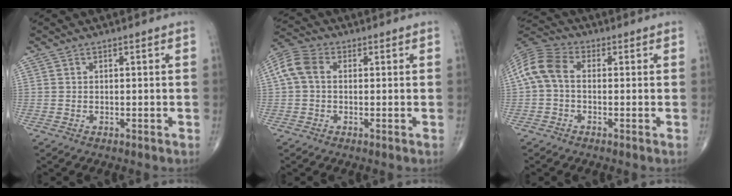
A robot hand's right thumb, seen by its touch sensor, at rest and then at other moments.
{"total": 6.6, "force": [0.7, 4.6, 4.7], "torque": [-0.106, 0.024, 0.007]}
{"total": 8.0, "force": [0.0, 5.2, 6.1], "torque": [-0.126, 0.024, -0.014]}